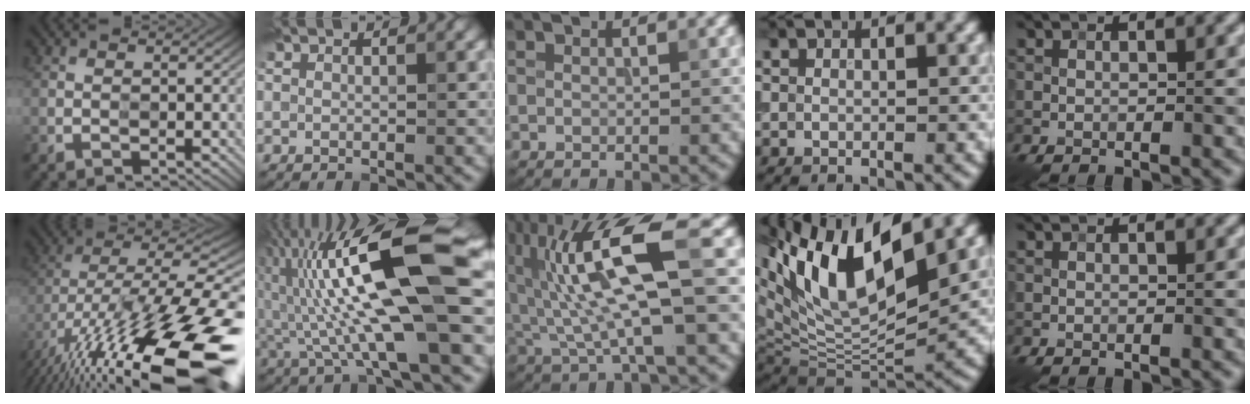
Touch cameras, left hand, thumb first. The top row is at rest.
{"thumb": {"total": 20.9, "force": [-10.7, 7.1, 16.6], "torque": [-0.306, -0.017, -0.171]}, "index": {"total": 14.3, "force": [0.8, 3.5, 13.8], "torque": [-0.249, 0.024, 0.011]}, "middle": {"total": 10.4, "force": [1.6, 2.4, 10.0], "torque": [-0.197, 0.006, 0.034]}, "ring": {"total": 12.7, "force": [6.2, 4.6, 10.1], "torque": [-0.187, 0.017, 0.117]}}